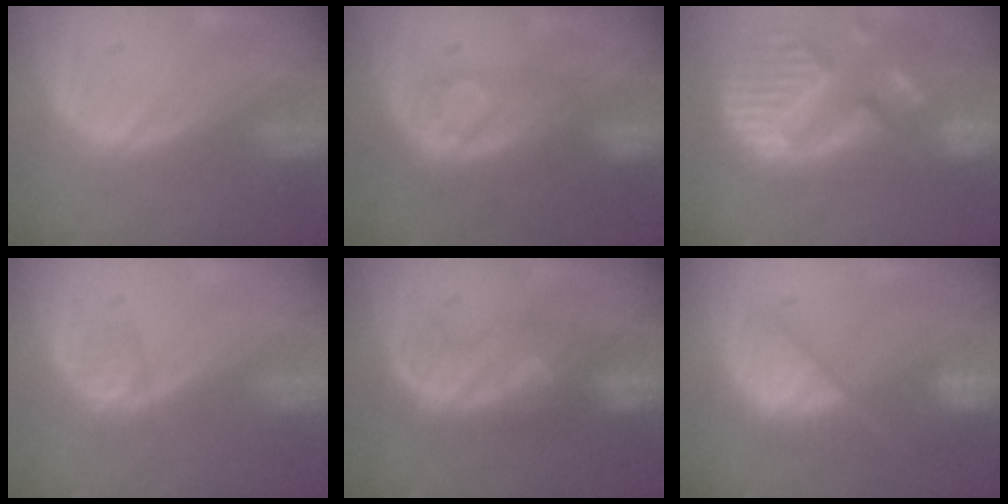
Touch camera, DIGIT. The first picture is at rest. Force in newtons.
{"total": 8.5, "press": 7.1, "slide": 4.8}
{"total": 14.1, "press": 11.7, "slide": 7.7}
{"total": 2.2, "press": 2.0, "slide": 0.9}
{"total": 7.6, "press": 7.3, "slide": 2.1}
{"total": 9.6, "press": 8.3, "slide": 4.8}